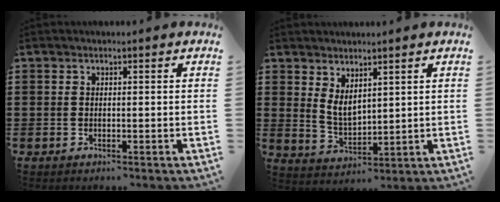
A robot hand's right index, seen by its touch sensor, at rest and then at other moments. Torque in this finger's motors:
{"motor_torque": [0.38, 0.42, 0.04, 0.08]}